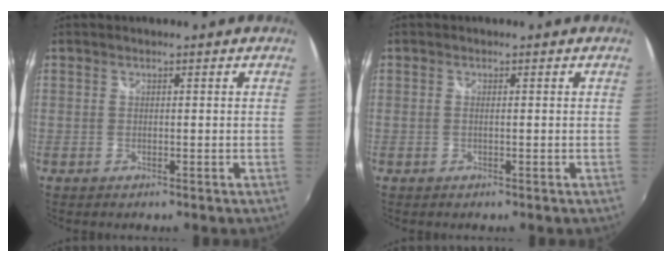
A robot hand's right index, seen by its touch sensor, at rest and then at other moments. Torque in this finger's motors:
{"motor_torque": [-0.15, 0.09, 0.00, 0.00]}